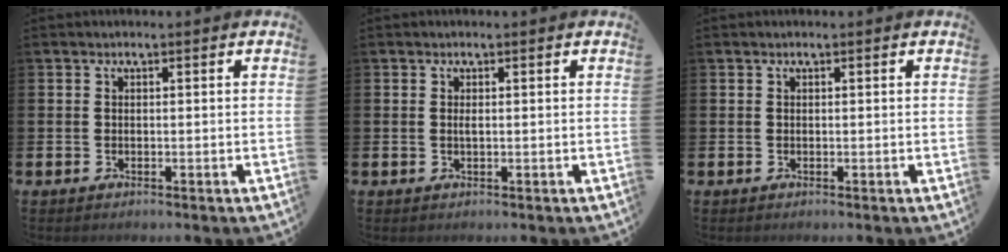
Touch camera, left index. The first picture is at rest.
{"total": 0.6, "force": [0.2, 0.1, 0.5], "torque": [-0.018, 0.003, 0.004]}
{"total": 0.0}